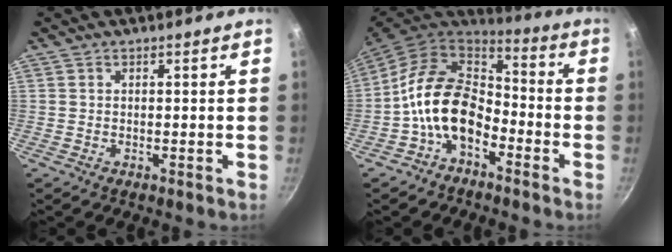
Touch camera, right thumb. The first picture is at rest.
{"total": 14.3, "force": [-4.9, 9.6, 9.4], "torque": [-0.136, 0.052, -0.108]}